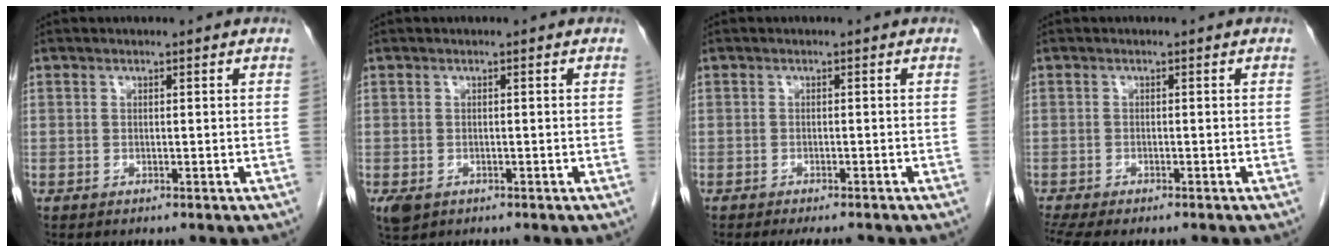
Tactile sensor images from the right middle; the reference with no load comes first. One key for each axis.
{"total": 2.1, "fx": -0.9, "fy": 1.4, "fz": 1.2, "tx": -0.027, "ty": -0.003, "tz": -0.006}
{"total": 4.0, "fx": -3.5, "fy": 0.8, "fz": 1.7, "tx": -0.015, "ty": -0.006, "tz": -0.047}
{"total": 6.2, "fx": -4.9, "fy": 1.9, "fz": 3.3, "tx": -0.057, "ty": -0.005, "tz": -0.076}